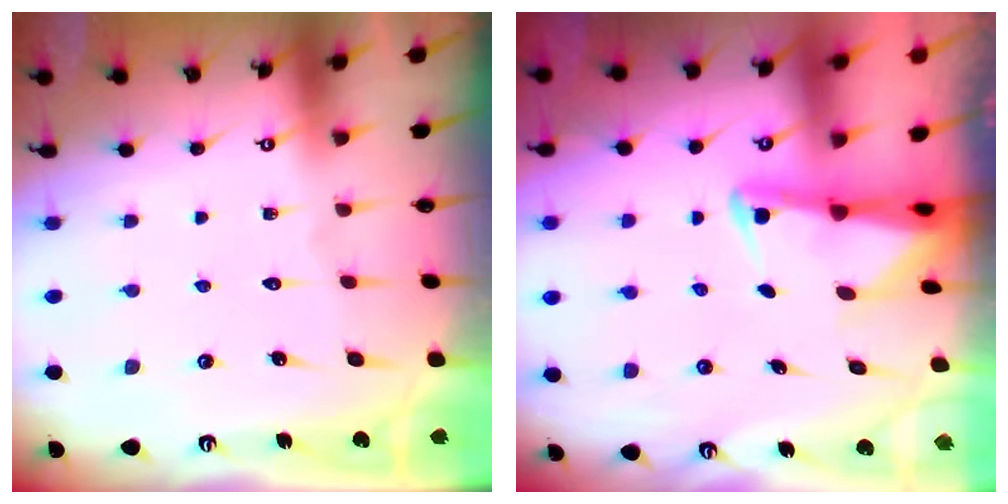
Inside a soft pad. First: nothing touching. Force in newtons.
{"total": 2.6, "press": 2.5, "slide": 0.4}